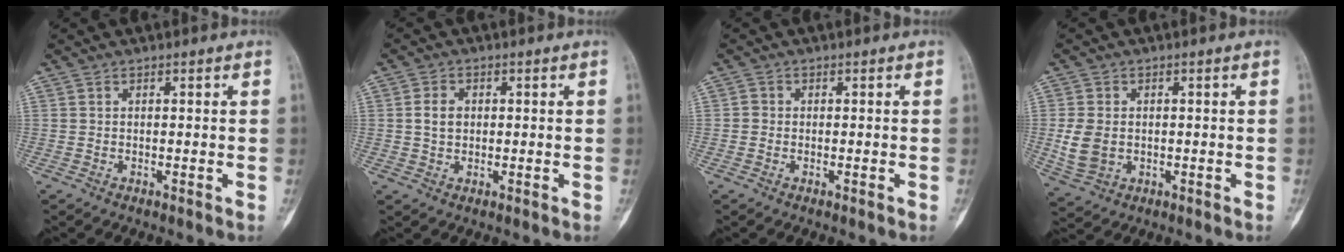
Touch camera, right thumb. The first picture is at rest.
{"total": 3.3, "force": [0.4, 2.5, 2.1], "torque": [-0.033, 0.004, 0.005]}
{"total": 1.0, "force": [-0.2, 1.0, 0.3], "torque": [0.003, 0.004, -0.007]}
{"total": 6.3, "force": [-0.3, 4.8, 4.2], "torque": [-0.080, -0.002, 0.000]}